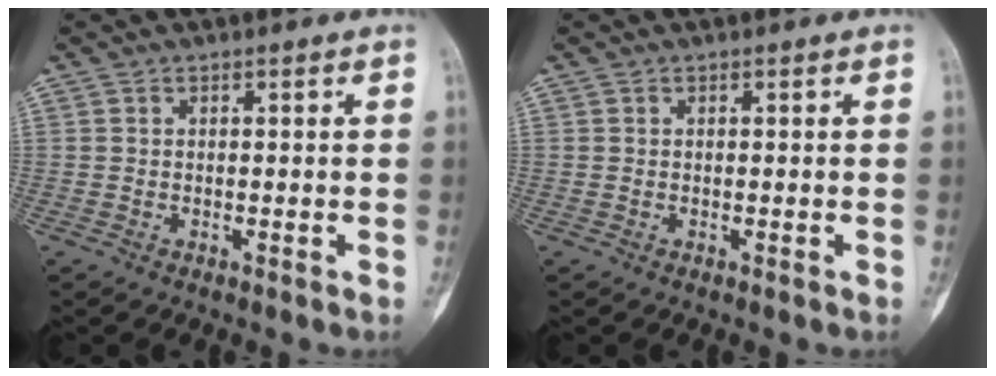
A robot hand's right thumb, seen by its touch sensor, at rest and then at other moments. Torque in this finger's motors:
{"motor_torque": [-0.12, -0.12, 0.21, 0.01, -0.02]}